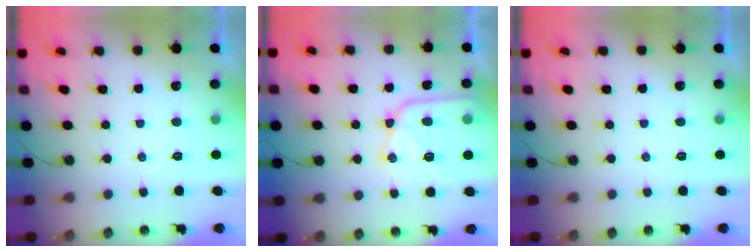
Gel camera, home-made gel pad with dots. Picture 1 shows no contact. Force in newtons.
{"total": 14.7, "press": 14.7, "slide": 1.5}
{"total": 0.0}